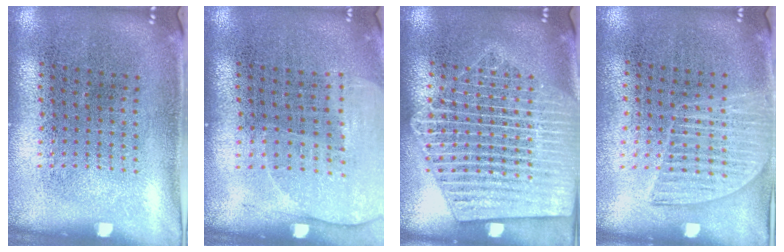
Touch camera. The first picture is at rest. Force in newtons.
{"total": 1.4, "press": 1.3, "slide": 0.5}
{"total": 3.6, "press": 3.6, "slide": 0.4}
{"total": 1.3, "press": 1.2, "slide": 0.6}